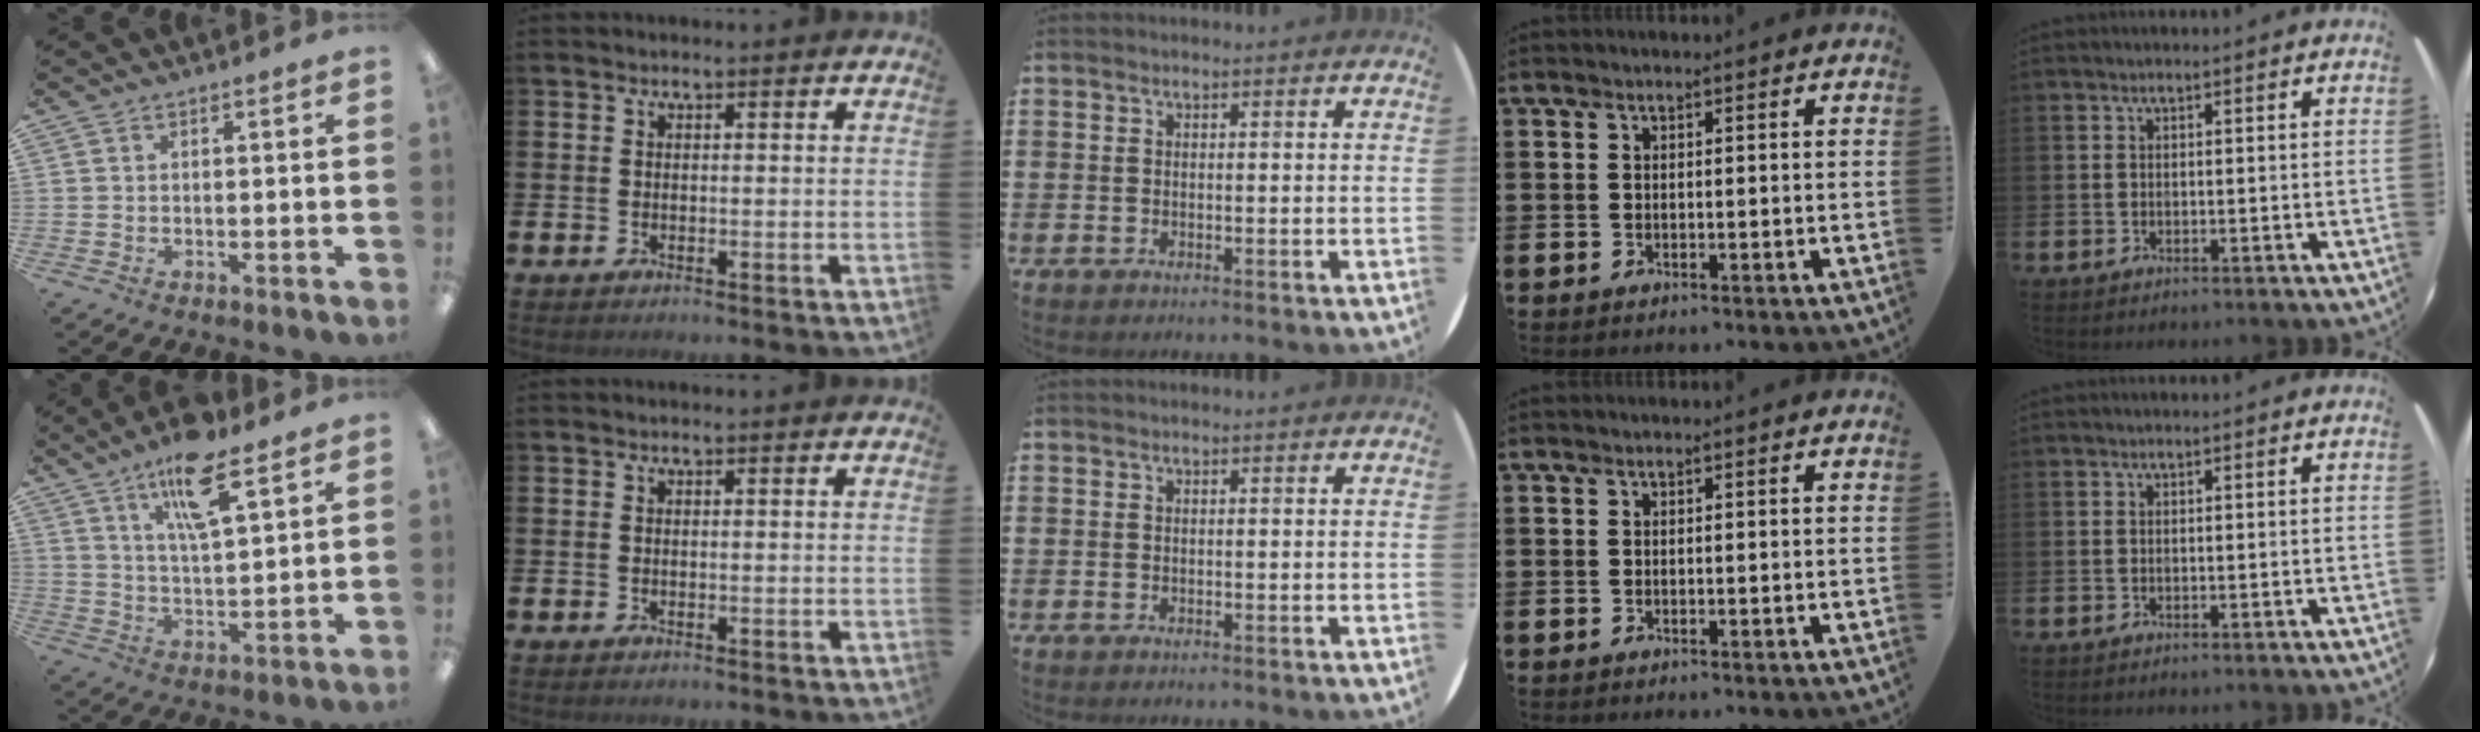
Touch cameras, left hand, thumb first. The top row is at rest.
{"thumb": {"total": 13.1, "force": [8.3, 3.8, 9.4], "torque": [-0.158, -0.031, 0.139]}}